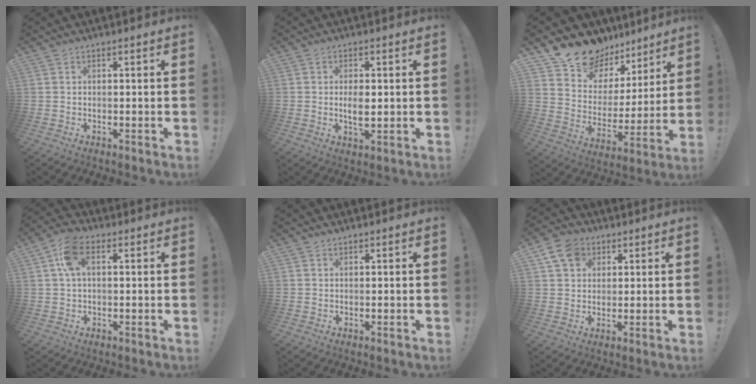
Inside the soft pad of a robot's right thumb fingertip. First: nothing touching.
{"total": 4.3, "force": [0.2, 2.1, 3.8], "torque": [-0.054, -0.006, -0.003]}
{"total": 14.7, "force": [12.4, 7.3, 2.5], "torque": [-0.055, -0.101, 0.236]}
{"total": 8.3, "force": [2.5, 4.4, 6.5], "torque": [-0.113, 0.006, 0.049]}
{"total": 0.8, "force": [0.7, 0.0, -0.2], "torque": [0.011, -0.005, 0.014]}
{"total": 8.9, "force": [4.1, 7.0, 3.6], "torque": [-0.054, -0.009, 0.082]}